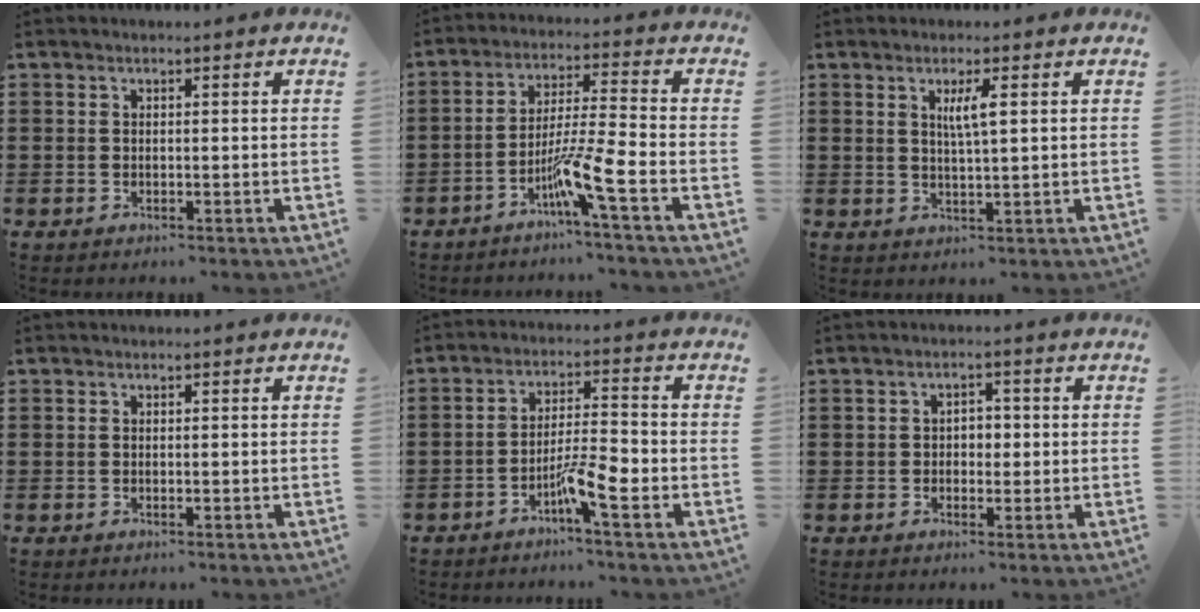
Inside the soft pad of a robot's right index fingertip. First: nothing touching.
{"total": 8.1, "force": [-4.7, -0.3, 6.6], "torque": [-0.129, -0.010, -0.089]}
{"total": 3.3, "force": [1.0, 0.4, 3.1], "torque": [-0.063, 0.003, 0.013]}
{"total": 0.0}
{"total": 6.0, "force": [-3.2, 0.7, 5.0], "torque": [-0.103, -0.006, -0.063]}
{"total": 2.2, "force": [-0.4, 1.6, 1.5], "torque": [-0.031, 0.007, -0.011]}